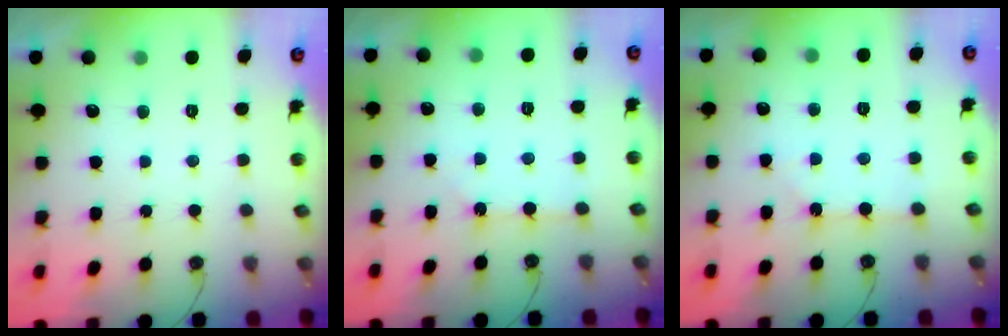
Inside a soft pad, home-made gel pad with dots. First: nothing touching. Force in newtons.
{"total": 2.7, "press": 2.7, "slide": 0.3}
{"total": 1.9, "press": 1.8, "slide": 0.4}